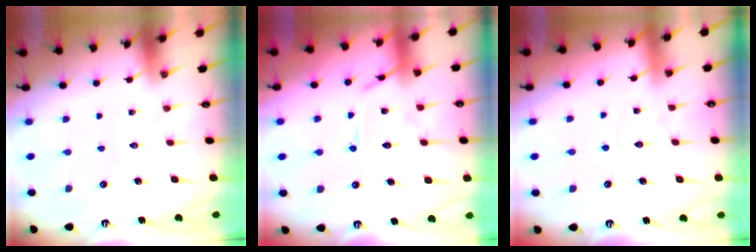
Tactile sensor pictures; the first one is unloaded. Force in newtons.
{"total": 13.7, "press": 13.6, "slide": 1.2}
{"total": 5.5, "press": 5.4, "slide": 0.5}